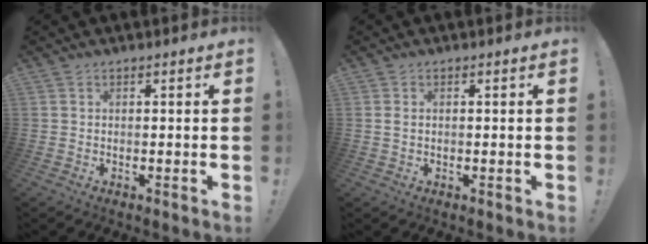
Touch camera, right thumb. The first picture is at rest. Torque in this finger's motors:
{"motor_torque": [-0.19, 0.04, -0.04, -0.01, -0.03]}